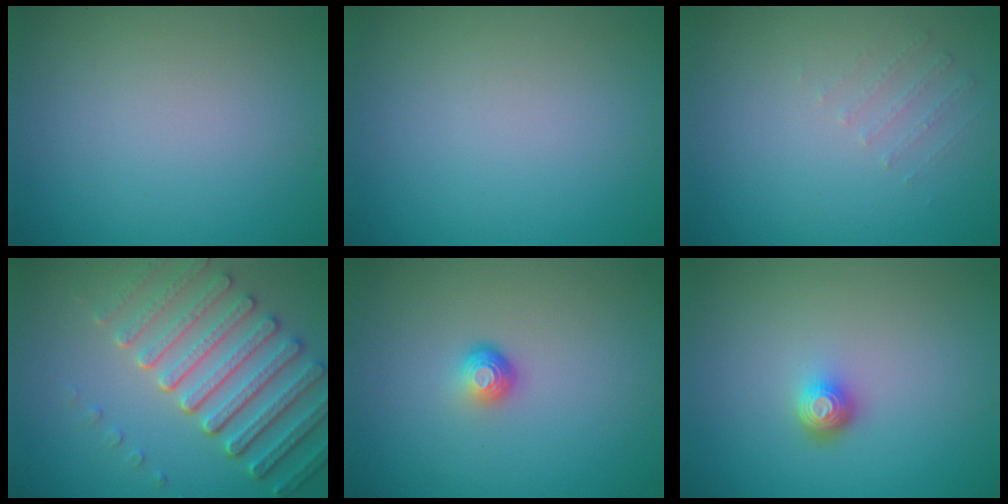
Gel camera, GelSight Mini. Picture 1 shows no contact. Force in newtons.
{"total": 0.0}
{"total": 0.6, "press": 0.5, "slide": 0.4}
{"total": 7.3, "press": 5.6, "slide": 4.7}
{"total": 1.8, "press": 1.2, "slide": 1.4}
{"total": 1.9, "press": 1.4, "slide": 1.3}